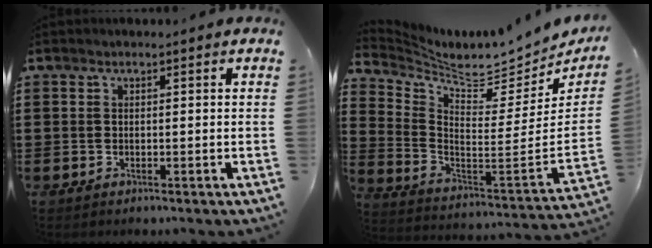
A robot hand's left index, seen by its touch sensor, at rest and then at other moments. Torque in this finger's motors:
{"motor_torque": [1.05, -1.09, -0.18, 0.01]}